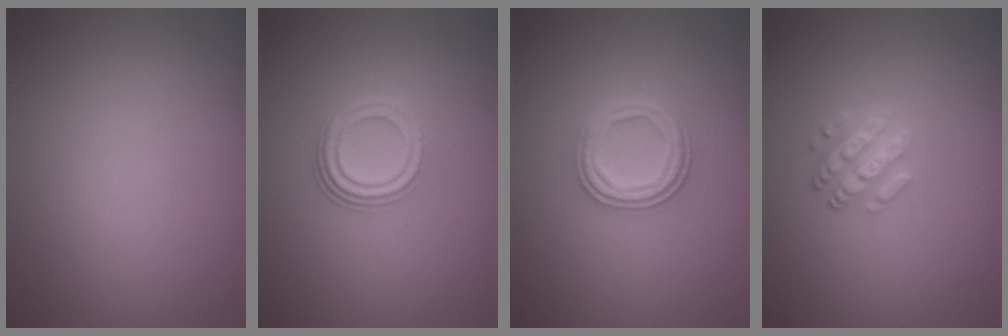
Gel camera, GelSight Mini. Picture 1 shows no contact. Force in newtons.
{"total": 3.3, "press": 2.4, "slide": 2.3}
{"total": 3.3, "press": 2.9, "slide": 1.5}
{"total": 2.5, "press": 2.4, "slide": 0.7}